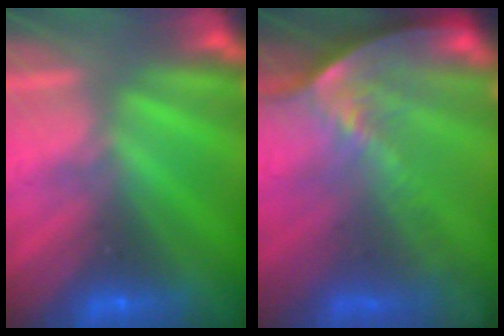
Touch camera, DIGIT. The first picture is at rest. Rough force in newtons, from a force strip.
{"total": 10.4}